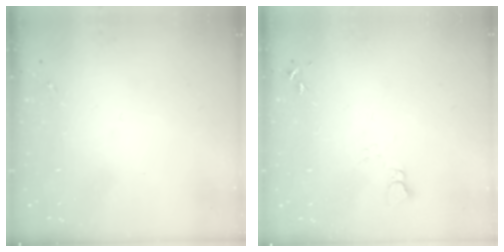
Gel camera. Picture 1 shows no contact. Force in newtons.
{"total": 3.7, "press": 3.7, "slide": 0.4}